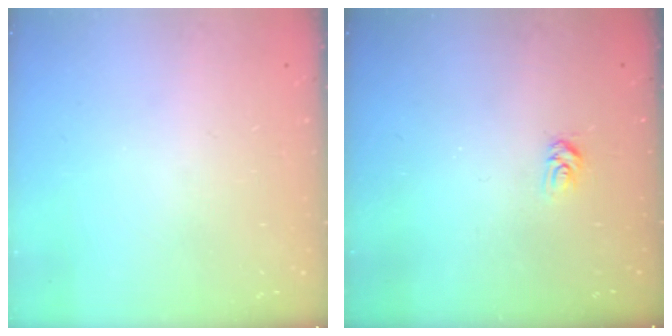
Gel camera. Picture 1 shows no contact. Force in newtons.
{"total": 4.3, "press": 4.2, "slide": 0.5}